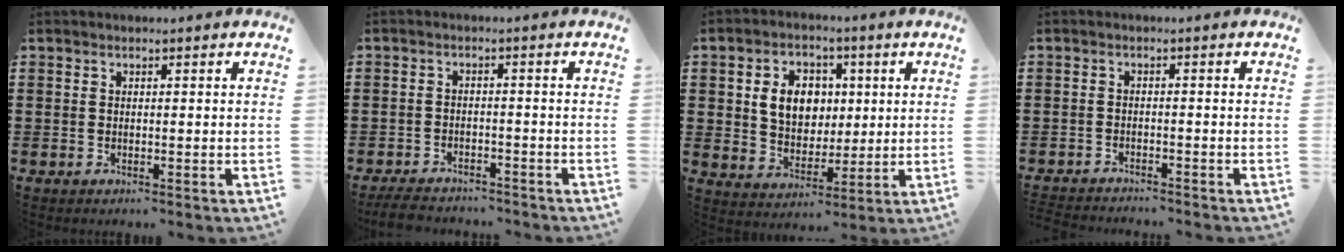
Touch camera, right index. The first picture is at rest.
{"total": 3.6, "force": [-3.5, 0.8, 0.6], "torque": [-0.020, 0.003, -0.074]}
{"total": 7.9, "force": [1.5, 6.3, 4.5], "torque": [-0.095, 0.016, 0.024]}
{"total": 1.9, "force": [-1.9, 0.0, -0.2], "torque": [-0.003, 0.002, -0.042]}